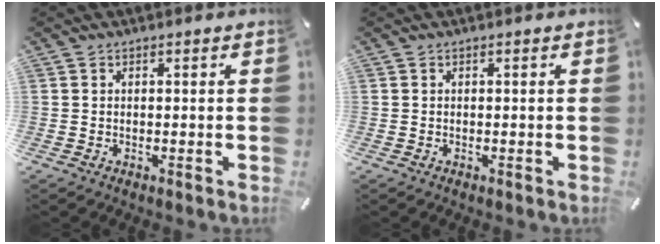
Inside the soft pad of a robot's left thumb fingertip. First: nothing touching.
{"total": 0.0}